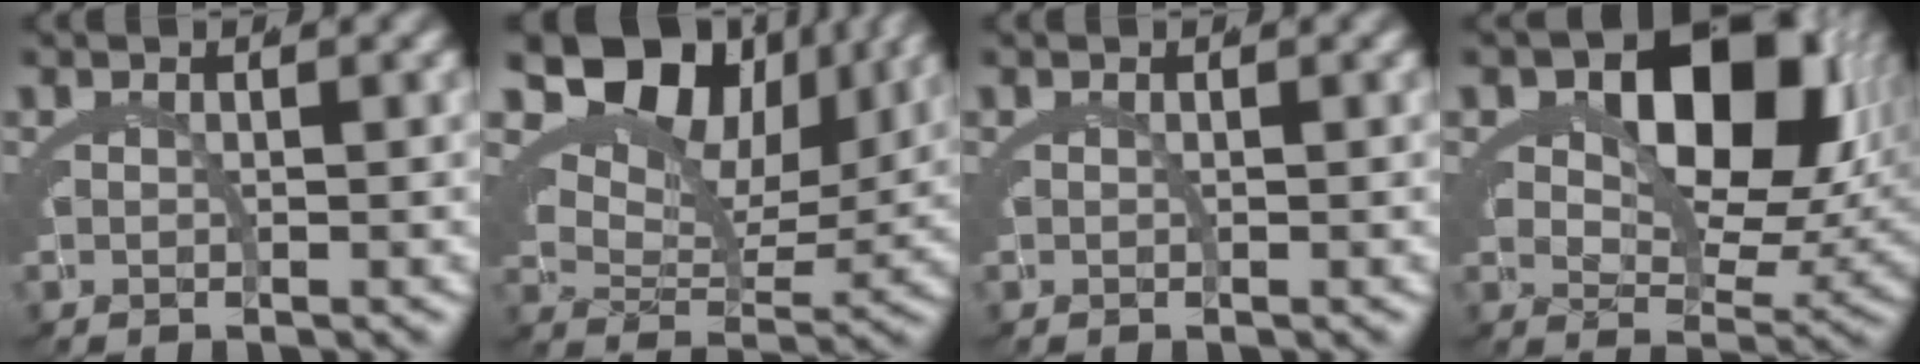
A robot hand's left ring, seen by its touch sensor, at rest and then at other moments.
{"total": 12.6, "force": [6.1, 7.7, 7.9], "torque": [-0.135, 0.010, 0.088]}
{"total": 0.0}
{"total": 12.3, "force": [3.0, 8.2, 8.6], "torque": [-0.131, -0.018, 0.053]}